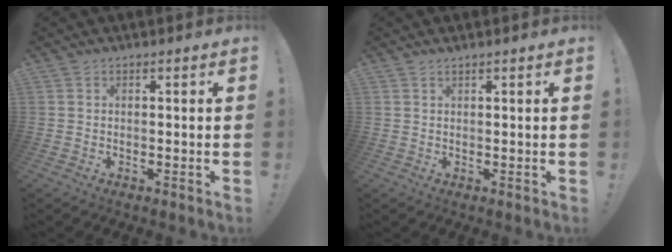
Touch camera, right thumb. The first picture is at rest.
{"total": 0.9, "force": [0.7, -0.3, 0.5], "torque": [-0.010, 0.000, 0.011]}